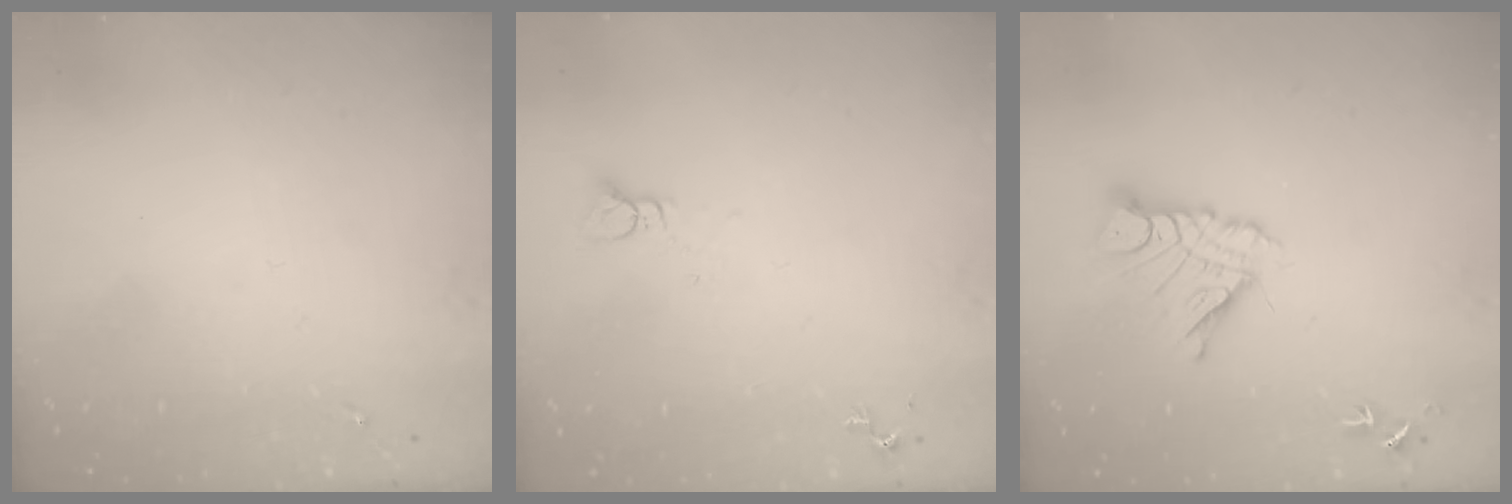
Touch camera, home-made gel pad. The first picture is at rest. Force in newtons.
{"total": 2.8, "press": 2.8, "slide": 0.1}
{"total": 11.9, "press": 11.9, "slide": 1.1}